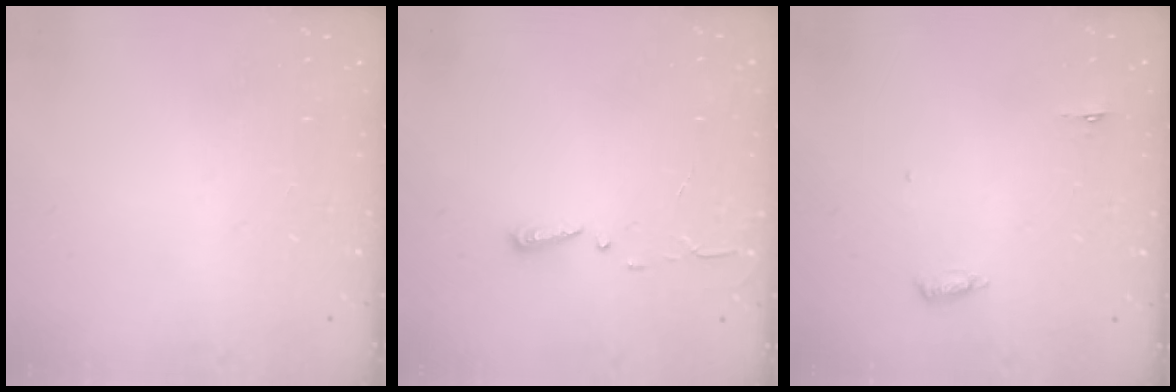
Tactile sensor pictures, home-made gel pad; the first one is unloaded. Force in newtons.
{"total": 3.0, "press": 2.9, "slide": 0.3}
{"total": 4.7, "press": 4.5, "slide": 1.4}